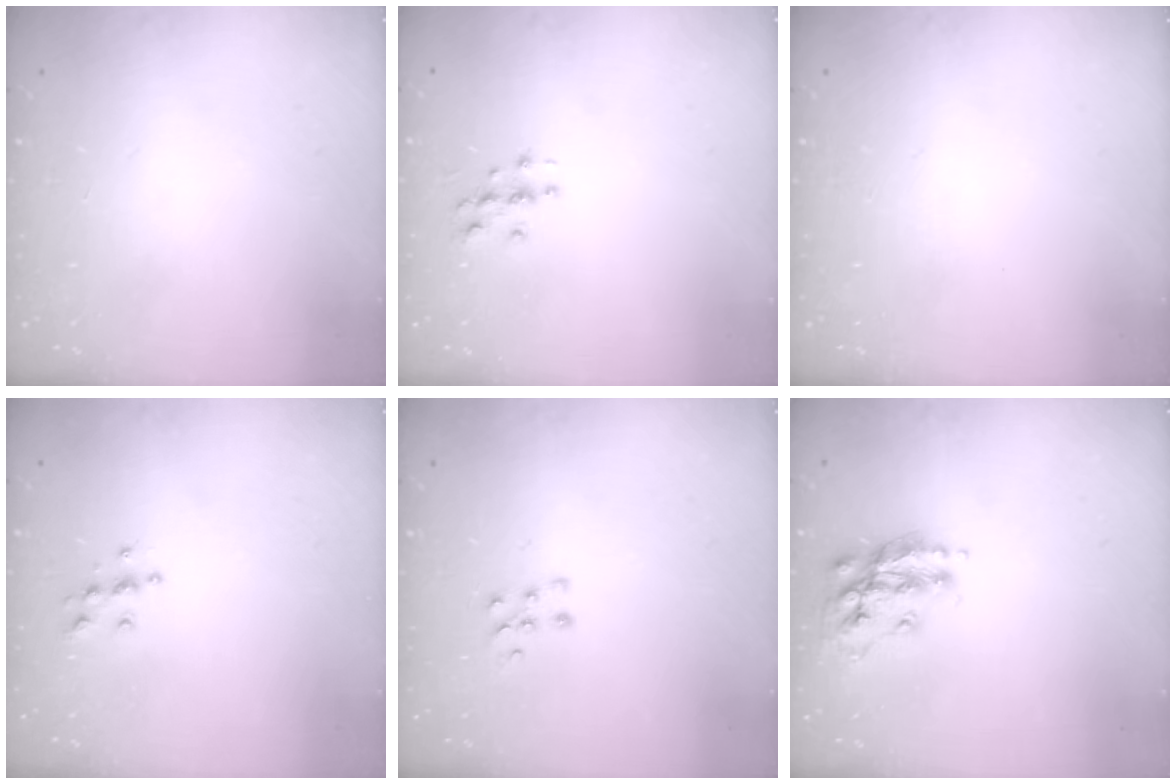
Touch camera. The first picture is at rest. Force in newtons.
{"total": 2.8, "press": 2.8, "slide": 0.3}
{"total": 0.0}
{"total": 6.2, "press": 6.1, "slide": 0.6}
{"total": 5.6, "press": 5.6, "slide": 0.5}
{"total": 14.5, "press": 14.5, "slide": 1.0}